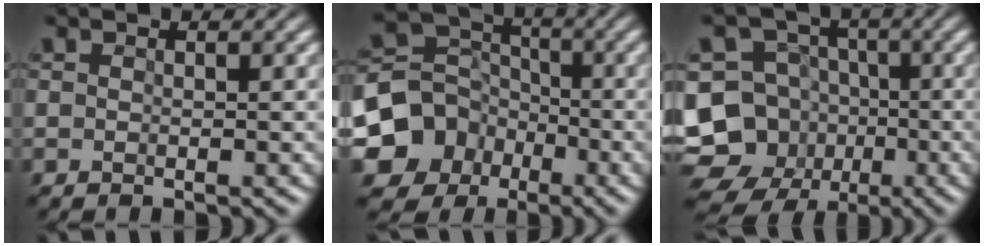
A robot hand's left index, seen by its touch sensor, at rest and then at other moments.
{"total": 8.5, "force": [-3.8, 7.0, 2.8], "torque": [-0.085, -0.003, -0.079]}
{"total": 10.9, "force": [-4.4, 9.3, 3.6], "torque": [-0.098, -0.010, -0.076]}